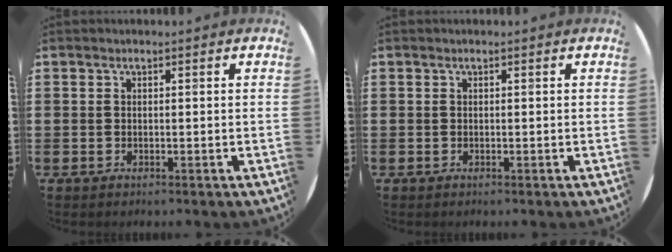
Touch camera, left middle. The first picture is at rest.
{"total": 0.0}